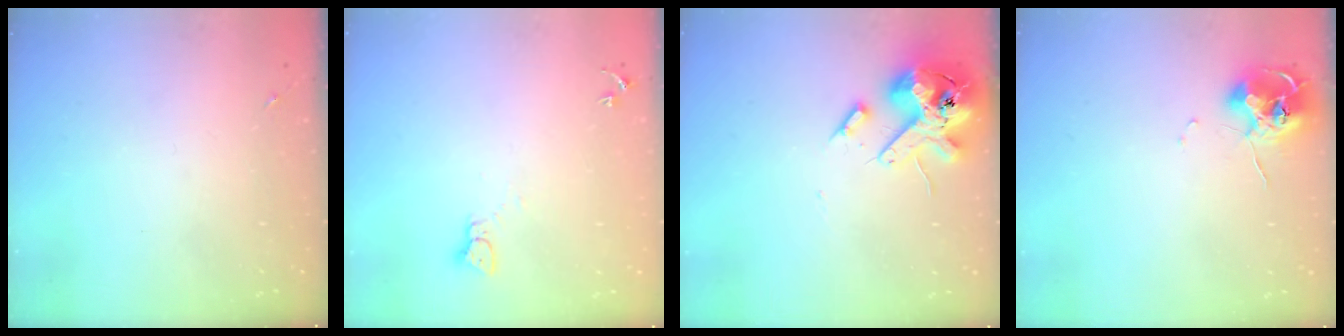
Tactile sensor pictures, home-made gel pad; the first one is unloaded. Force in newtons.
{"total": 2.3, "press": 2.3, "slide": 0.2}
{"total": 14.5, "press": 14.4, "slide": 2.4}
{"total": 9.8, "press": 9.8, "slide": 0.5}